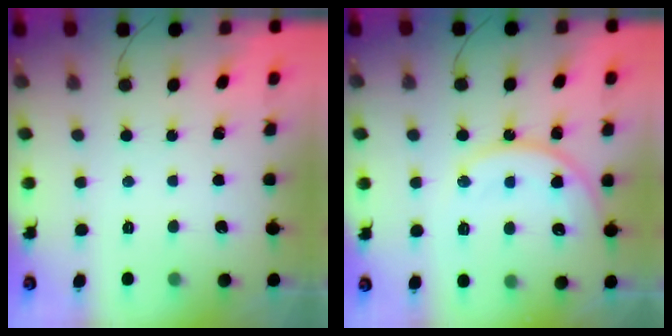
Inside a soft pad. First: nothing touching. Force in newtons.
{"total": 12.8, "press": 12.8, "slide": 0.9}